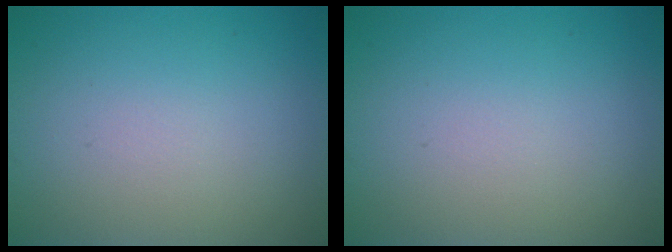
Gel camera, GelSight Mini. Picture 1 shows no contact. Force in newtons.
{"total": 0.0}